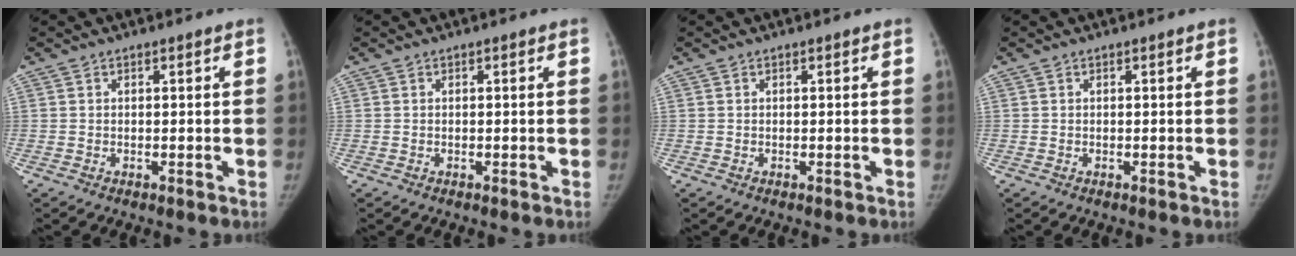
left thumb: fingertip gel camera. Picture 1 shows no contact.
{"total": 0.0}
{"total": 0.0}
{"total": 0.0}